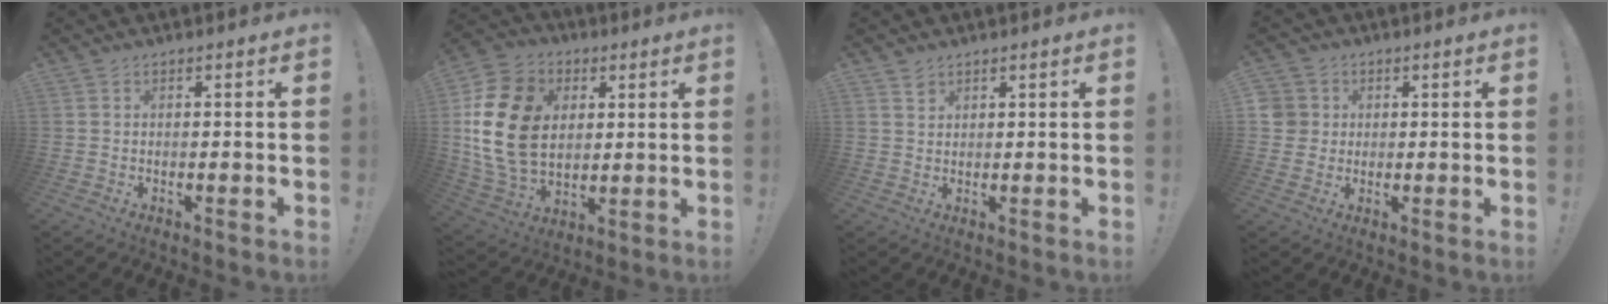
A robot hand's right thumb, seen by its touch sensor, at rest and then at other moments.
{"total": 21.2, "force": [3.1, 16.1, 13.5], "torque": [-0.252, 0.001, 0.065]}
{"total": 1.8, "force": [1.5, 1.0, 0.4], "torque": [0.004, -0.010, 0.026]}
{"total": 5.1, "force": [0.8, 4.9, 1.0], "torque": [-0.018, -0.003, 0.014]}